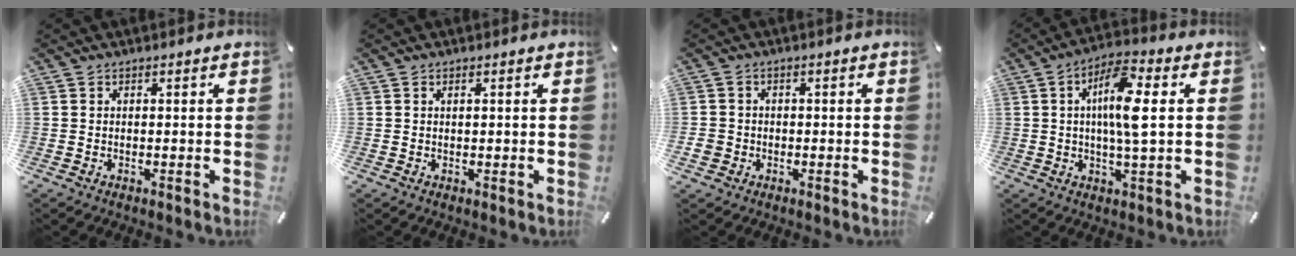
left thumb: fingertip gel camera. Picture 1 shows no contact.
{"total": 0.7, "force": [0.3, 0.2, 0.7], "torque": [-0.012, 0.001, 0.004]}
{"total": 3.2, "force": [-1.0, 2.9, 0.8], "torque": [-0.011, 0.005, -0.019]}
{"total": 10.9, "force": [1.7, 2.8, 10.4], "torque": [-0.206, 0.004, 0.023]}